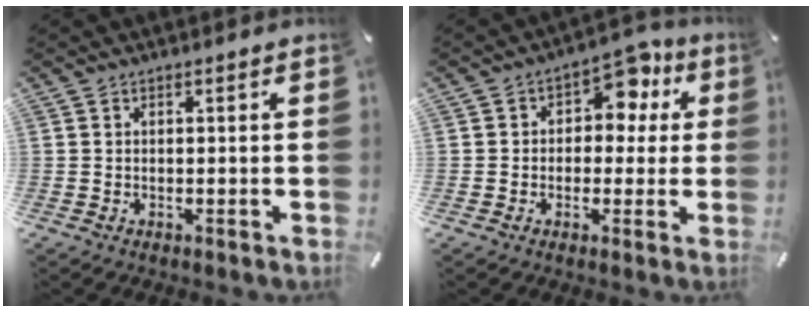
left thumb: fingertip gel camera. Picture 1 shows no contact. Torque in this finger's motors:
{"motor_torque": [0.28, 0.18, 0.31, 0.25, 0.03]}